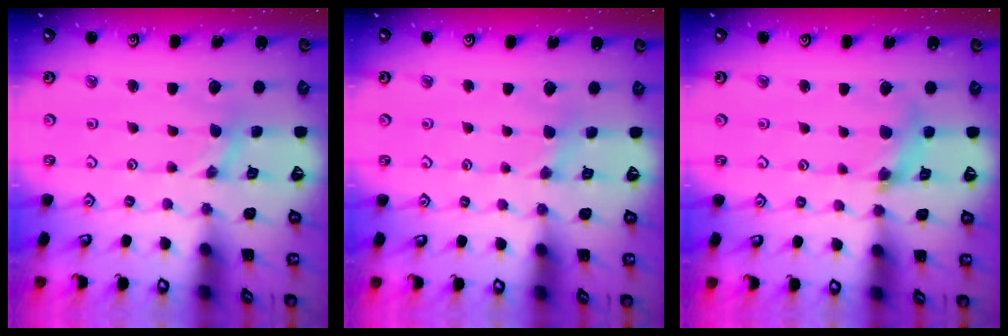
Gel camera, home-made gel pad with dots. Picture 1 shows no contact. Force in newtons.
{"total": 2.4, "press": 2.3, "slide": 0.5}
{"total": 7.8, "press": 7.7, "slide": 0.9}